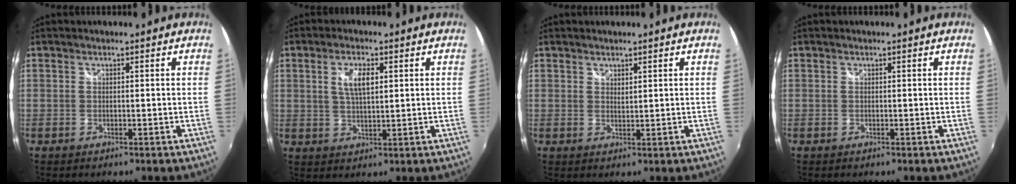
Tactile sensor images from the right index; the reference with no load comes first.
{"total": 5.3, "force": [1.6, 2.0, 4.6], "torque": [-0.086, 0.003, 0.031]}
{"total": 1.3, "force": [1.1, 0.4, 0.5], "torque": [-0.006, 0.000, 0.019]}
{"total": 0.0}